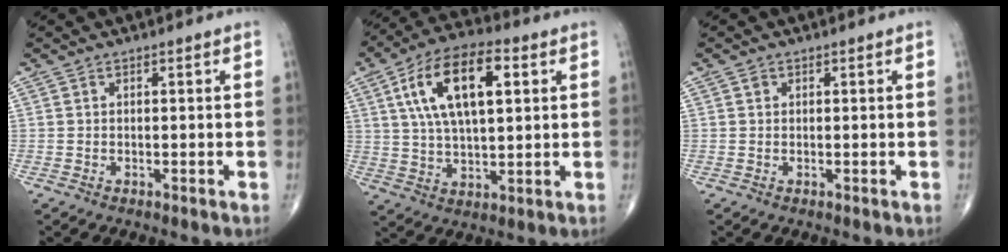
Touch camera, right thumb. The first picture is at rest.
{"total": 16.6, "force": [5.1, 7.5, 13.9], "torque": [-0.243, 0.007, 0.087]}
{"total": 0.7, "force": [0.2, 0.6, 0.2], "torque": [-0.001, 0.000, 0.004]}